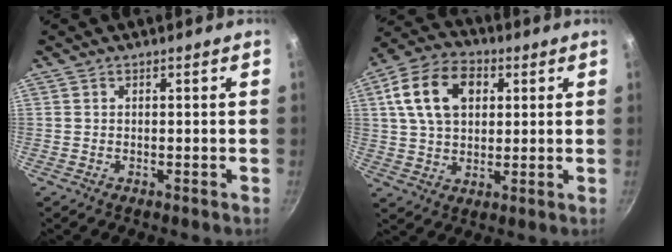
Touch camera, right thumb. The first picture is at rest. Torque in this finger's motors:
{"motor_torque": [0.31, 2.72, 1.29, -0.03, 0.46]}